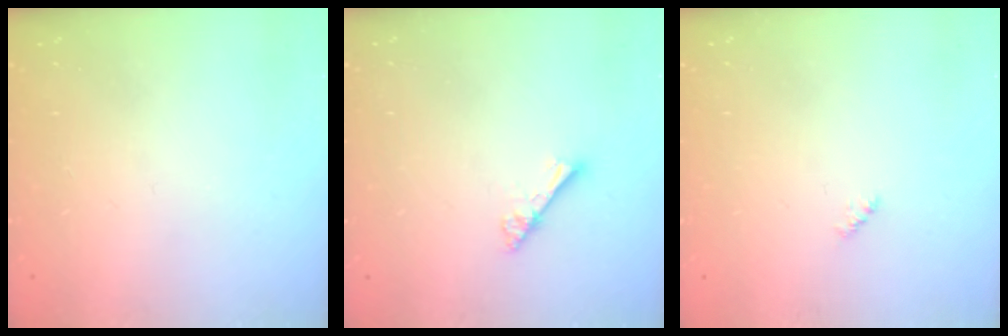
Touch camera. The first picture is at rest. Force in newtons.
{"total": 2.8, "press": 2.8, "slide": 0.3}
{"total": 2.4, "press": 2.4, "slide": 0.5}